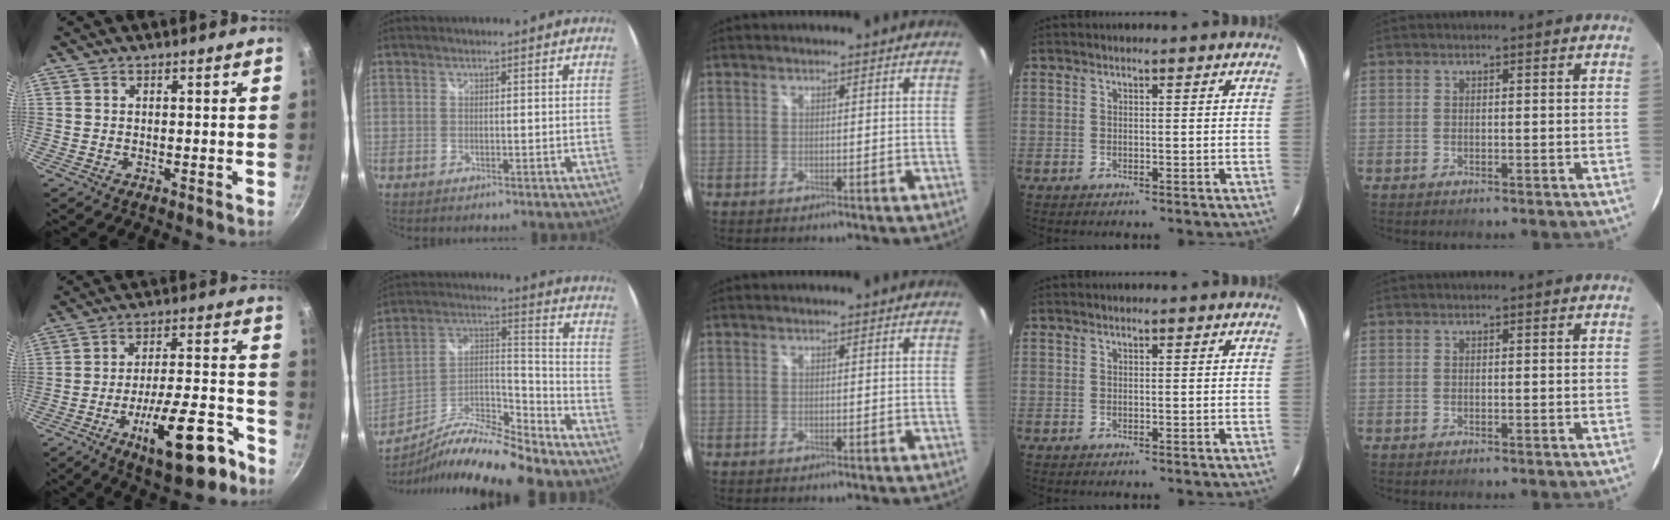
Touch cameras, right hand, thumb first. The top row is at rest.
{"thumb": {"total": 17.5, "force": [-9.5, 5.8, 13.5], "torque": [-0.177, 0.061, -0.135]}, "index": {"total": 15.4, "force": [-12.7, 1.6, 8.5], "torque": [-0.158, 0.006, -0.234]}}